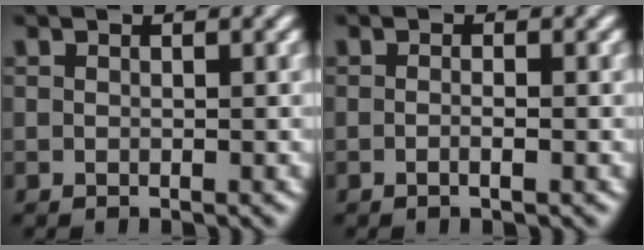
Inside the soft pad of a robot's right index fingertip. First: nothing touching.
{"total": 1.2, "force": [-0.8, -0.2, 0.9], "torque": [-0.022, -0.003, -0.014]}